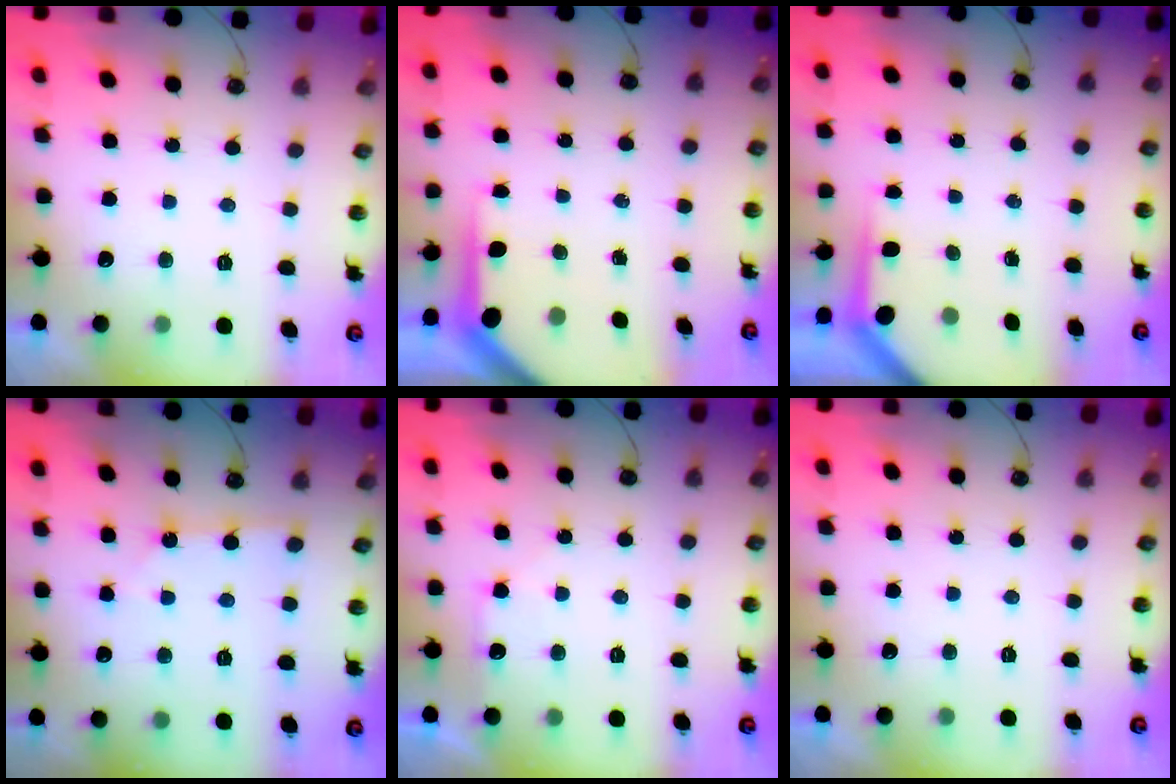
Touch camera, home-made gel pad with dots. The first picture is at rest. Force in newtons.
{"total": 6.1, "press": 6.1, "slide": 0.6}
{"total": 3.6, "press": 3.6, "slide": 0.3}
{"total": 2.2, "press": 2.2, "slide": 0.4}
{"total": 5.3, "press": 5.2, "slide": 0.7}
{"total": 0.0}